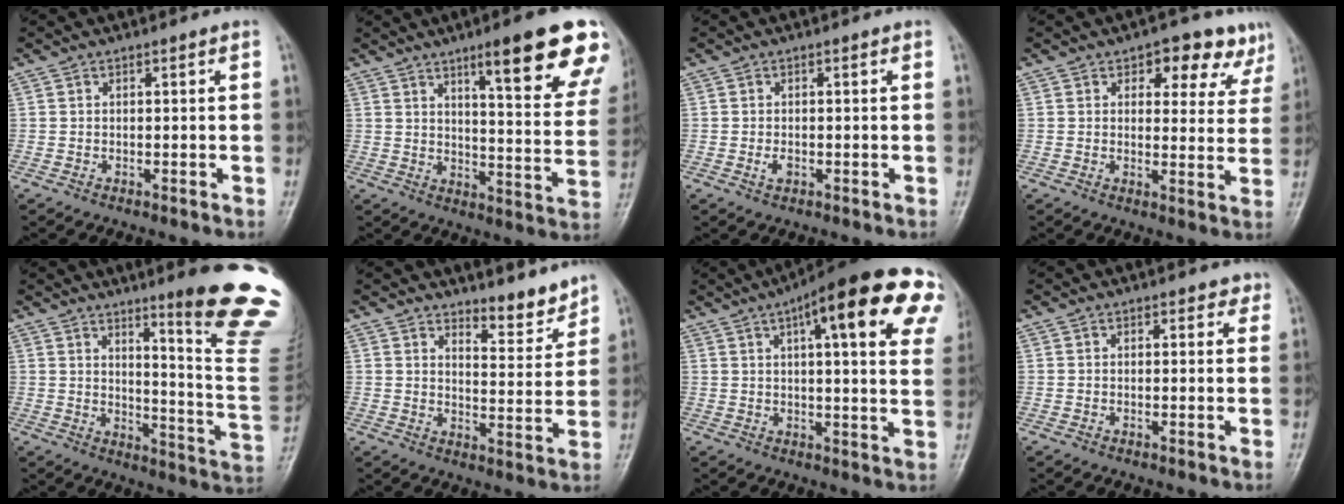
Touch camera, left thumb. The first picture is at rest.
{"total": 19.9, "force": [12.1, 3.9, 15.3], "torque": [-0.165, -0.050, 0.156]}
{"total": 1.4, "force": [-0.4, 0.9, 1.1], "torque": [-0.017, -0.001, -0.006]}
{"total": 9.9, "force": [6.1, 5.7, 5.4], "torque": [-0.018, -0.026, 0.064]}
{"total": 19.6, "force": [12.0, 1.4, 15.4], "torque": [-0.170, -0.091, 0.162]}
{"total": 6.2, "force": [5.6, 1.6, 2.2], "torque": [-0.013, -0.056, 0.091]}
{"total": 23.4, "force": [10.5, 6.4, 19.9], "torque": [-0.249, 0.007, 0.130]}
{"total": 1.8, "force": [1.2, 1.2, 0.8], "torque": [0.011, -0.003, 0.008]}